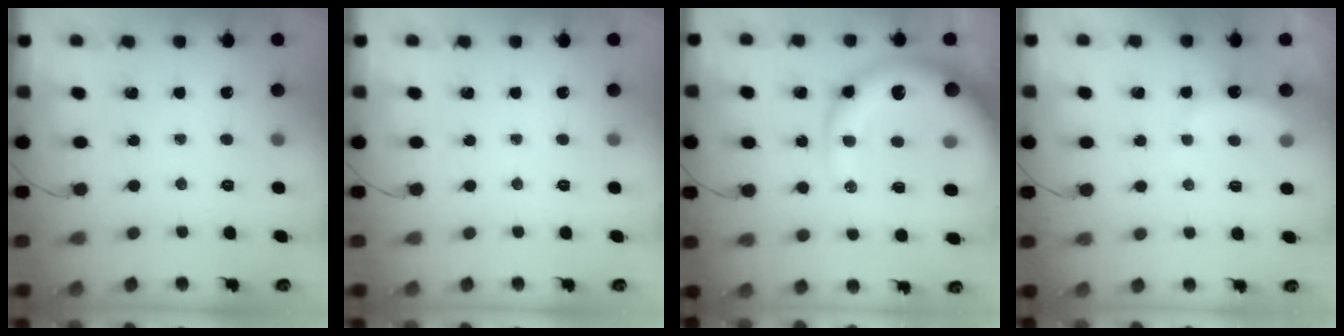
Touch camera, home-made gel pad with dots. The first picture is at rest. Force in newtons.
{"total": 0.0}
{"total": 18.7, "press": 18.2, "slide": 4.3}
{"total": 5.4, "press": 5.2, "slide": 1.5}